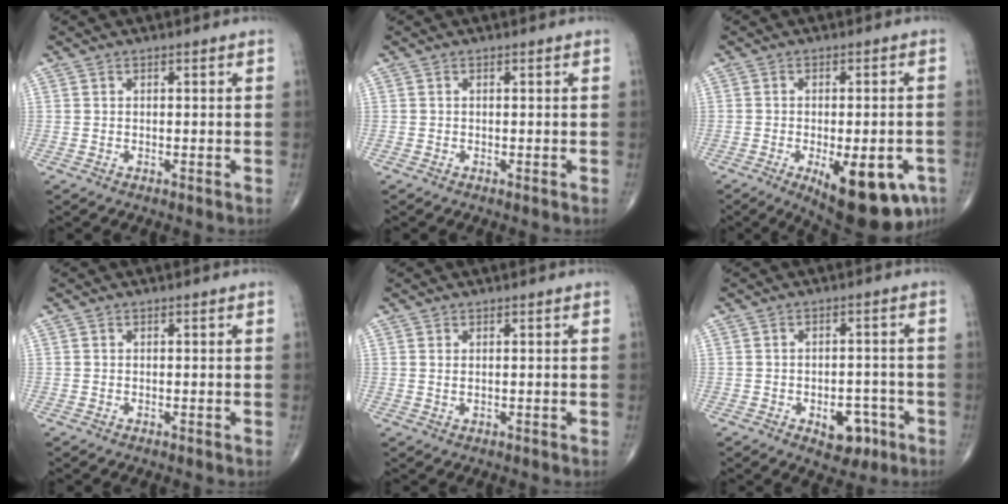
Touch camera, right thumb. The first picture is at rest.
{"total": 0.0}
{"total": 16.2, "force": [-6.8, 6.5, 13.2], "torque": [-0.136, 0.004, -0.077]}
{"total": 0.0}
{"total": 0.7, "force": [0.3, 0.2, 0.6], "torque": [-0.015, 0.001, 0.007]}
{"total": 6.6, "force": [-3.0, 4.1, 4.3], "torque": [-0.029, 0.022, -0.033]}